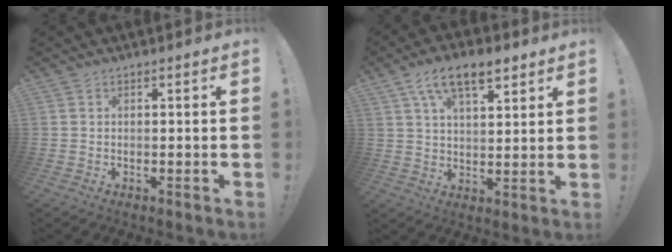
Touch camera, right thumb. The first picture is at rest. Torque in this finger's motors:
{"motor_torque": [0.43, 0.87, 0.53, 0.24, 0.07]}